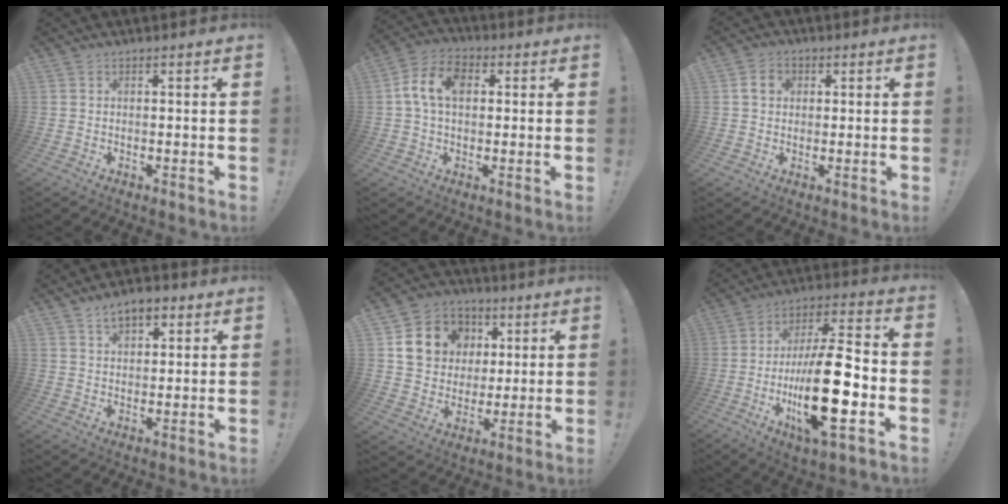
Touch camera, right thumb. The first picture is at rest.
{"total": 10.0, "force": [1.7, 6.6, 7.3], "torque": [-0.145, 0.018, 0.033]}
{"total": 5.0, "force": [1.3, 3.9, 2.8], "torque": [-0.042, 0.009, 0.023]}
{"total": 6.4, "force": [3.5, 3.9, 3.8], "torque": [-0.048, -0.008, 0.060]}
{"total": 14.4, "force": [4.4, 12.5, 5.7], "torque": [-0.079, -0.007, 0.104]}
{"total": 22.7, "force": [-4.9, 6.9, 21.0], "torque": [-0.389, 0.010, -0.081]}